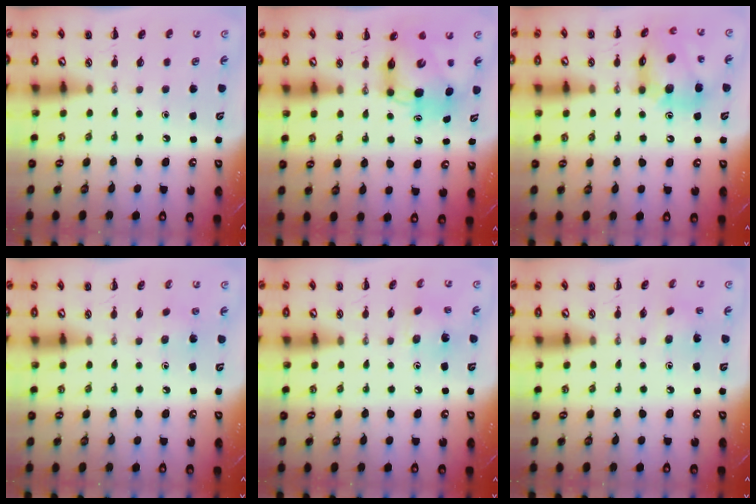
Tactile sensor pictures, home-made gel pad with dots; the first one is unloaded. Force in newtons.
{"total": 9.3, "press": 8.9, "slide": 2.6}
{"total": 15.7, "press": 15.3, "slide": 3.4}
{"total": 2.9, "press": 2.7, "slide": 1.0}
{"total": 2.3, "press": 2.2, "slide": 0.5}
{"total": 2.1, "press": 2.0, "slide": 0.8}